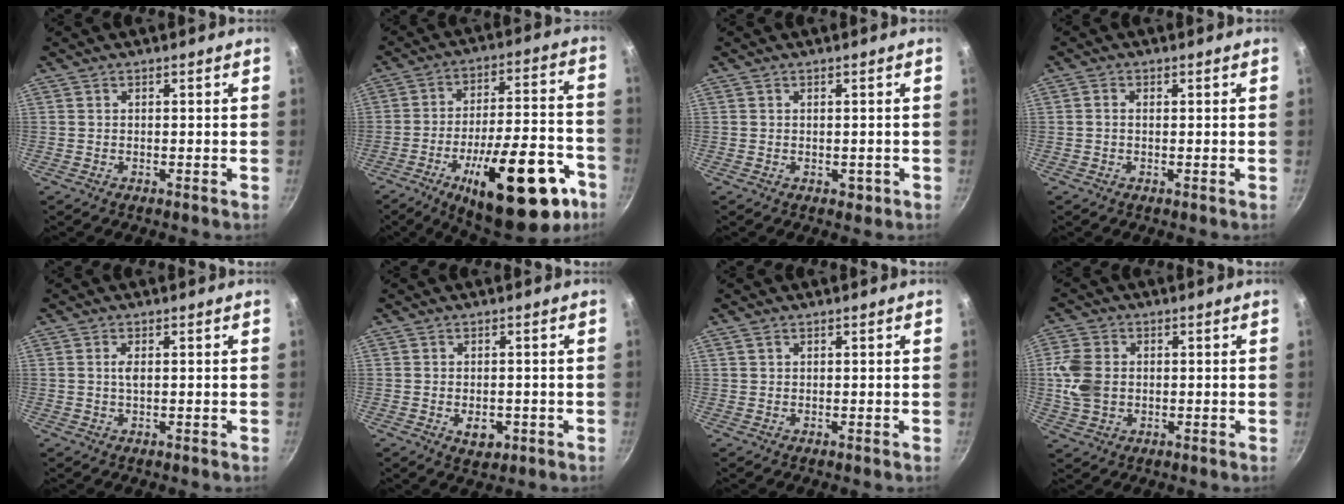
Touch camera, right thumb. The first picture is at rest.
{"total": 25.8, "force": [-12.4, 9.8, 20.4], "torque": [-0.247, 0.058, -0.174]}
{"total": 1.4, "force": [-0.3, 1.1, 0.8], "torque": [-0.006, 0.001, -0.003]}
{"total": 1.1, "force": [0.1, 0.8, 0.8], "torque": [-0.015, 0.004, -0.001]}
{"total": 1.6, "force": [0.2, 0.6, 1.4], "torque": [-0.030, 0.001, 0.005]}
{"total": 3.9, "force": [-1.0, 2.7, 2.6], "torque": [-0.027, 0.002, -0.007]}
{"total": 0.8, "force": [0.5, 0.6, 0.4], "torque": [-0.006, 0.000, 0.009]}
{"total": 7.9, "force": [0.3, 6.1, 5.1], "torque": [-0.097, 0.005, 0.004]}